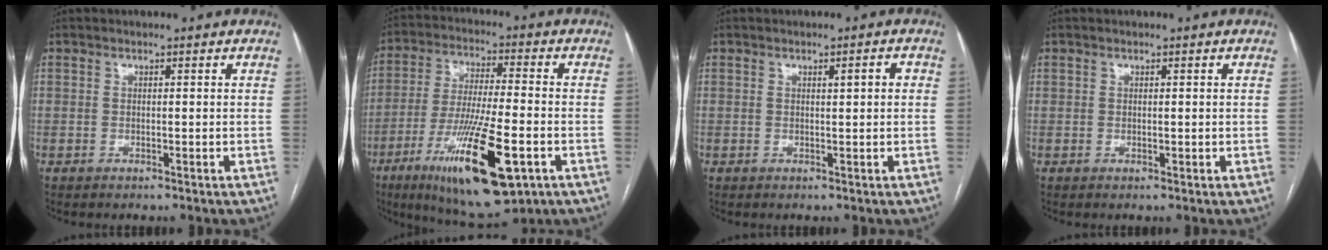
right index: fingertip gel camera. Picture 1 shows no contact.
{"total": 18.1, "force": [-7.7, 3.1, 16.0], "torque": [-0.301, -0.034, -0.122]}
{"total": 1.8, "force": [0.4, 0.2, 1.7], "torque": [-0.025, 0.004, 0.006]}
{"total": 0.6, "force": [0.2, 0.3, 0.5], "torque": [-0.010, -0.001, 0.007]}